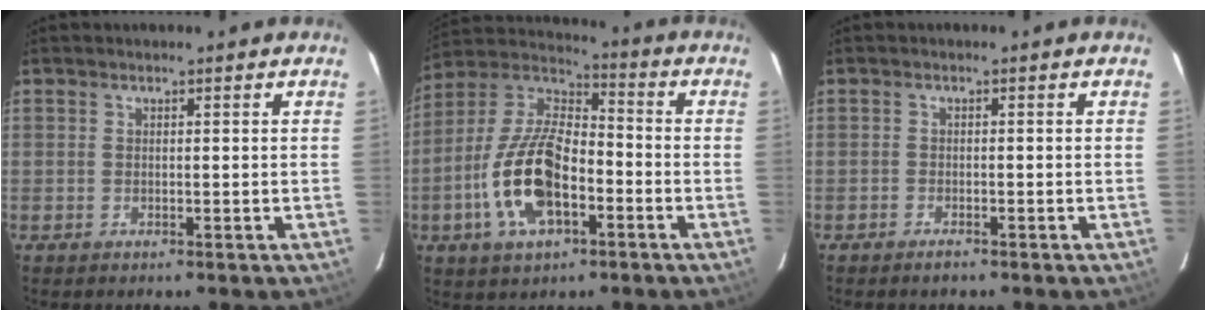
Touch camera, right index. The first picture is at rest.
{"total": 16.8, "force": [-5.7, 8.1, 13.6], "torque": [-0.288, 0.002, -0.107]}
{"total": 1.5, "force": [-1.3, 0.5, 0.6], "torque": [-0.018, -0.001, -0.026]}